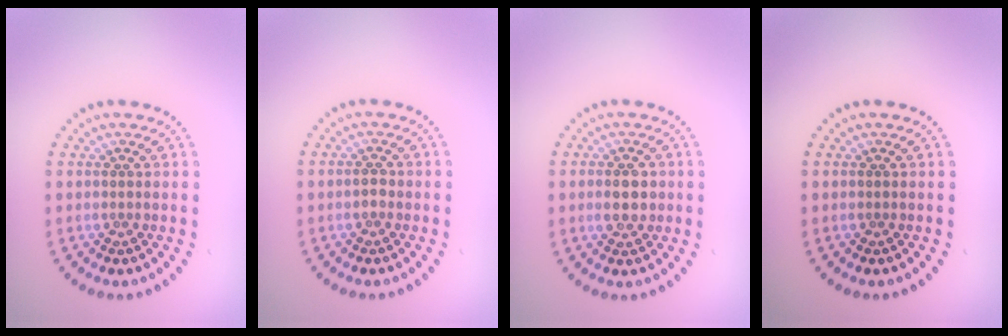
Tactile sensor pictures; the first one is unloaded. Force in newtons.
{"total": 1.0, "press": 1.0, "slide": 0.2}
{"total": 2.5, "press": 2.5, "slide": 0.2}
{"total": 0.0}